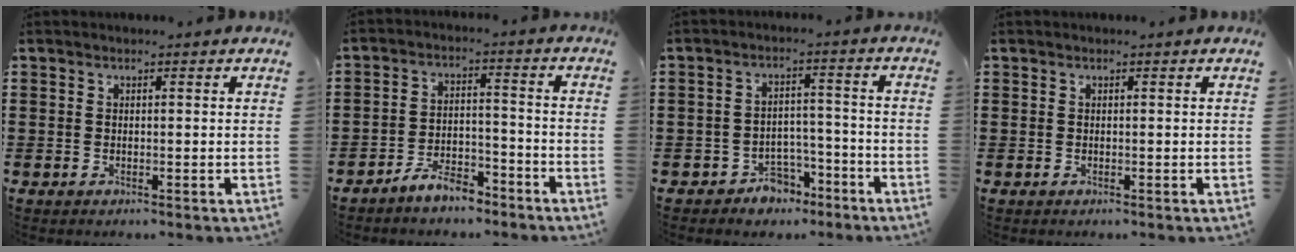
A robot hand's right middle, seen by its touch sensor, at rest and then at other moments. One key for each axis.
{"total": 5.9, "fx": -5.4, "fy": 1.6, "fz": 1.7, "tx": -0.032, "ty": 0.012, "tz": -0.105}
{"total": 4.4, "fx": -3.9, "fy": 2.0, "fz": 0.6, "tx": -0.017, "ty": 0.012, "tz": -0.079}
{"total": 0.0}